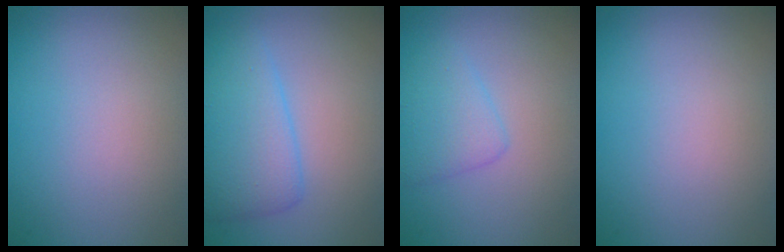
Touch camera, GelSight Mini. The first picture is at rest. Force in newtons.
{"total": 4.3, "press": 4.3, "slide": 0.3}
{"total": 2.5, "press": 2.5, "slide": 0.1}
{"total": 0.0}